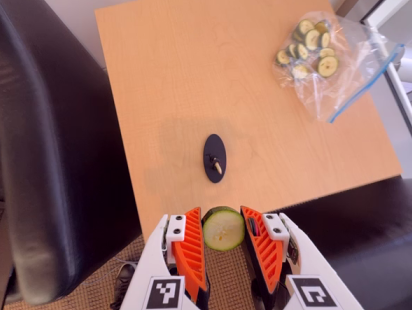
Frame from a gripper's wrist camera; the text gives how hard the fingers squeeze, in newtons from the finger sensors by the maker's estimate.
{"total": 8.2, "left": 8.1, "right": 8.3}